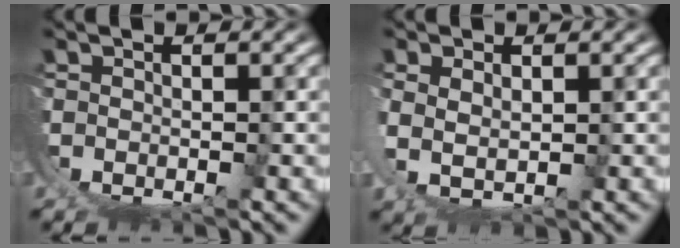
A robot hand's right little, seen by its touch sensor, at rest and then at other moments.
{"total": 3.2, "force": [2.1, 1.0, 2.1], "torque": [-0.051, -0.007, 0.045]}